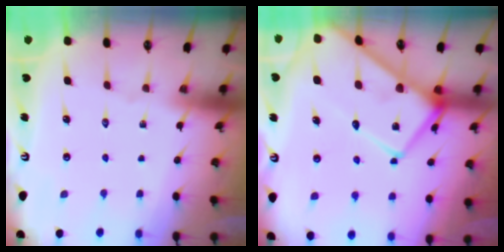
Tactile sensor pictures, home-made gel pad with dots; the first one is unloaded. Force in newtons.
{"total": 14.8, "press": 14.7, "slide": 1.4}